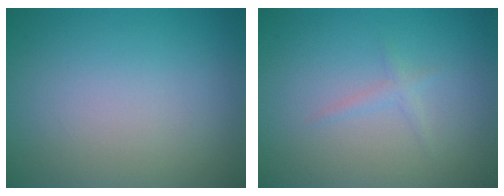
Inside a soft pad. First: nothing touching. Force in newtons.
{"total": 0.9, "press": 0.9, "slide": 0.0}